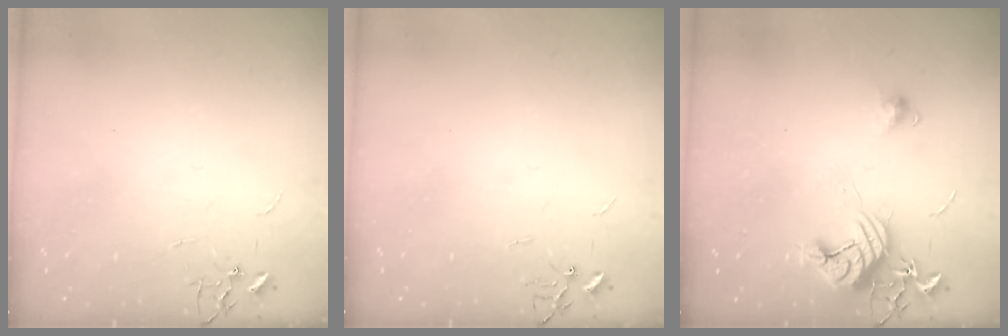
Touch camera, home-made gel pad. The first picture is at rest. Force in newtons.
{"total": 0.0}
{"total": 11.3, "press": 11.3, "slide": 0.7}